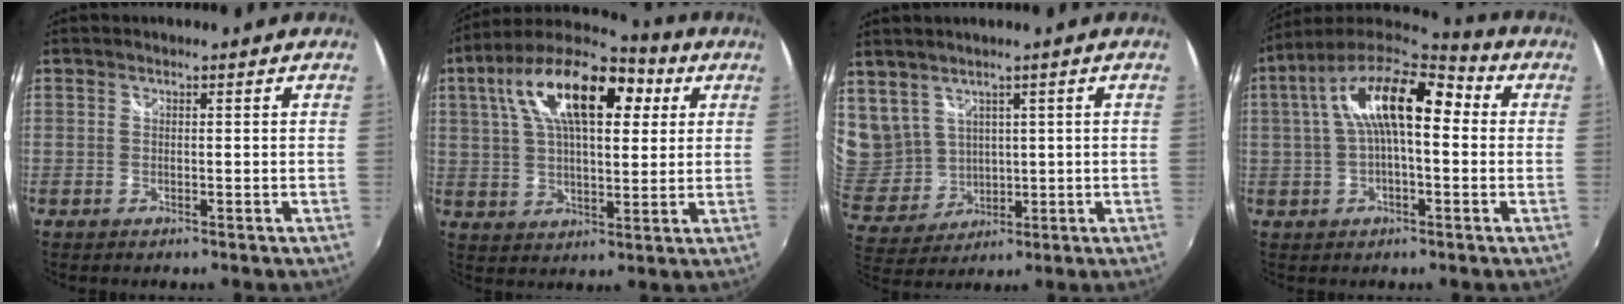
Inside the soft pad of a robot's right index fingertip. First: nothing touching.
{"total": 20.1, "force": [7.3, 9.2, 16.3], "torque": [-0.308, 0.042, 0.110]}
{"total": 11.8, "force": [6.5, 8.9, 4.0], "torque": [-0.106, 0.012, 0.160]}
{"total": 16.2, "force": [2.8, 6.6, 14.5], "torque": [-0.260, 0.031, 0.033]}